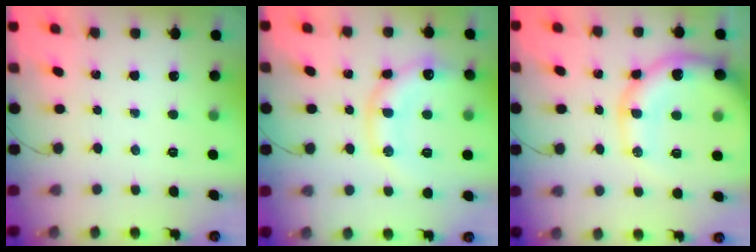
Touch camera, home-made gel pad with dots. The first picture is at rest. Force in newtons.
{"total": 14.9, "press": 14.8, "slide": 1.9}
{"total": 17.0, "press": 16.5, "slide": 4.0}